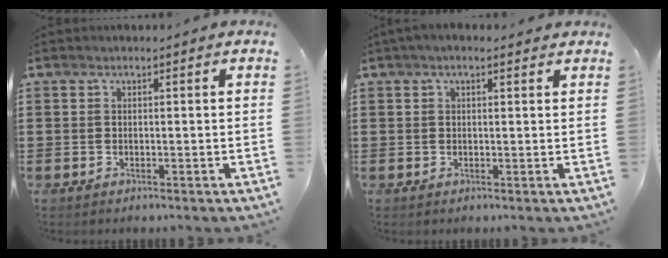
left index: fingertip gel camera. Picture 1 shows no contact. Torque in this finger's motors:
{"motor_torque": [1.02, -1.11, 0.39, 0.09]}